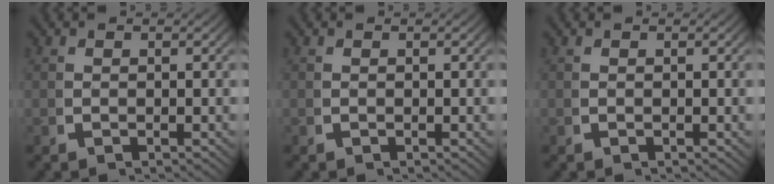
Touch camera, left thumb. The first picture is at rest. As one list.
[{"total": 0.0}, {"total": 0.0}]